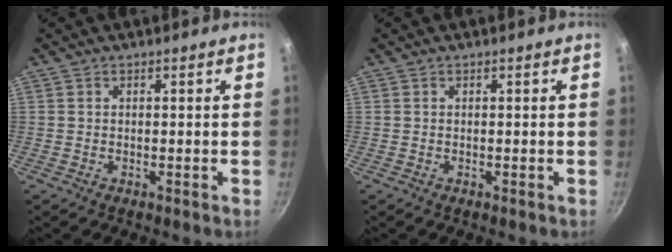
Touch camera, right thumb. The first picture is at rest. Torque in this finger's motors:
{"motor_torque": [-0.08, -0.24, 0.06, -0.57, -0.02]}